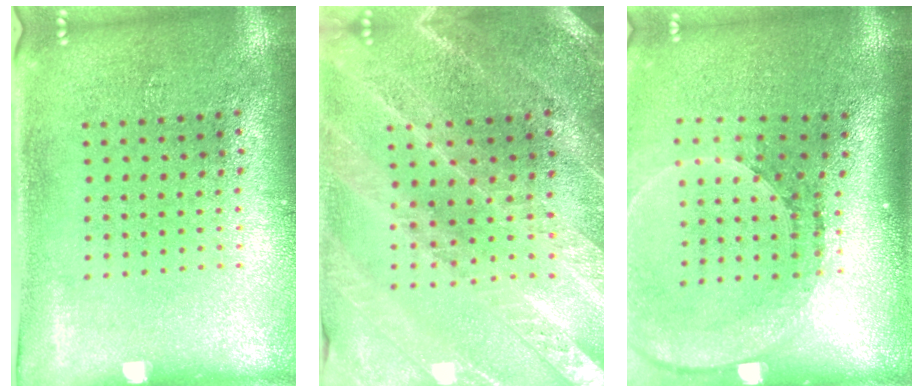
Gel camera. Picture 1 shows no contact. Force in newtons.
{"total": 2.3, "press": 2.3, "slide": 0.3}
{"total": 2.6, "press": 1.8, "slide": 1.9}